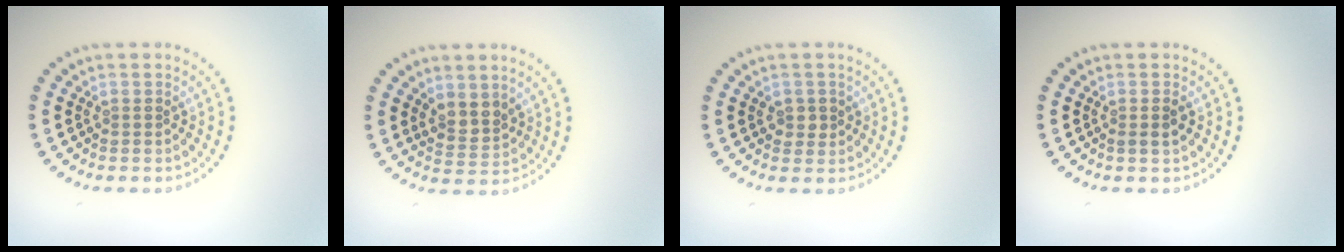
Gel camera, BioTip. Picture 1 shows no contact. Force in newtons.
{"total": 2.3, "press": 1.9, "slide": 1.3}
{"total": 1.5, "press": 1.4, "slide": 0.4}
{"total": 1.1, "press": 1.0, "slide": 0.5}